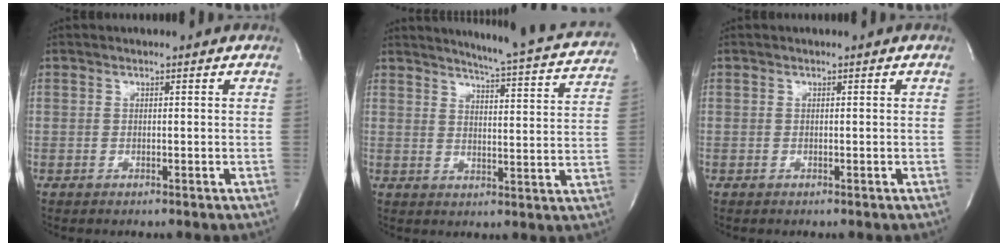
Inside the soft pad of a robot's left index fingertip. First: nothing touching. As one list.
[{"total": 17.6, "force": [16.5, 0.7, 5.9], "torque": [-0.084, -0.062, 0.186]}, {"total": 0.0}]